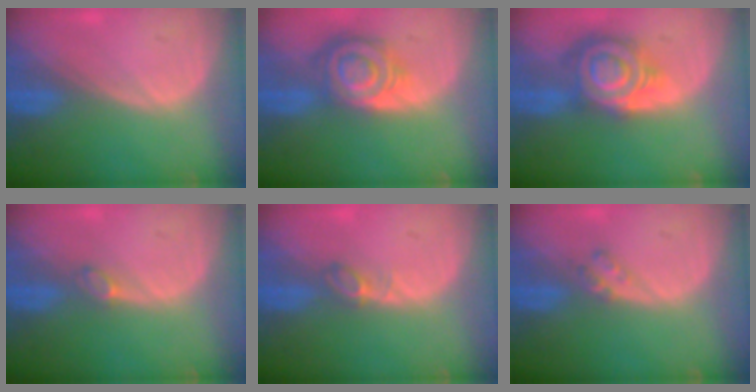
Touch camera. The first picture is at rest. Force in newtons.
{"total": 8.5, "press": 7.4, "slide": 4.2}
{"total": 9.1, "press": 9.1, "slide": 0.5}
{"total": 1.4, "press": 1.4, "slide": 0.2}
{"total": 2.1, "press": 2.1, "slide": 0.4}
{"total": 2.0, "press": 2.0, "slide": 0.2}